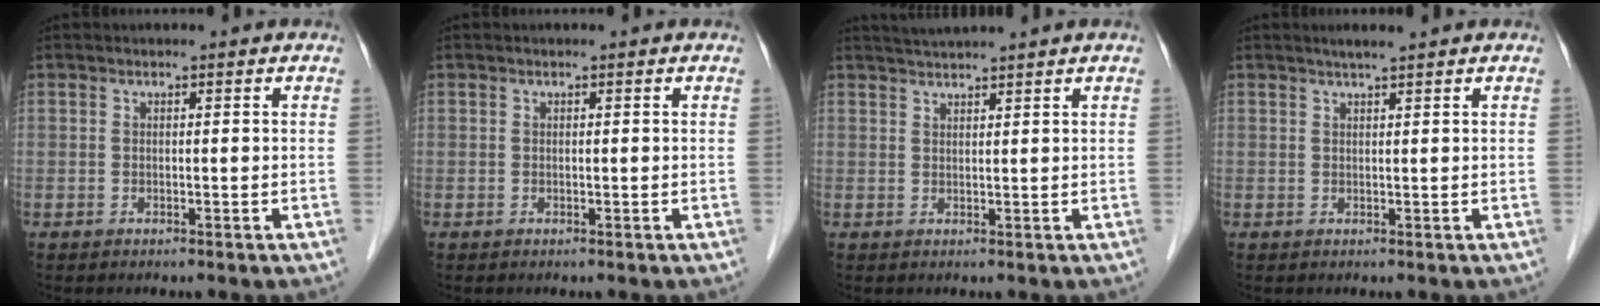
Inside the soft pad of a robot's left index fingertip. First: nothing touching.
{"total": 0.0}
{"total": 3.5, "force": [3.2, -0.9, 1.1], "torque": [-0.015, 0.021, 0.060]}
{"total": 2.3, "force": [1.9, 0.0, 1.4], "torque": [-0.023, 0.009, 0.030]}